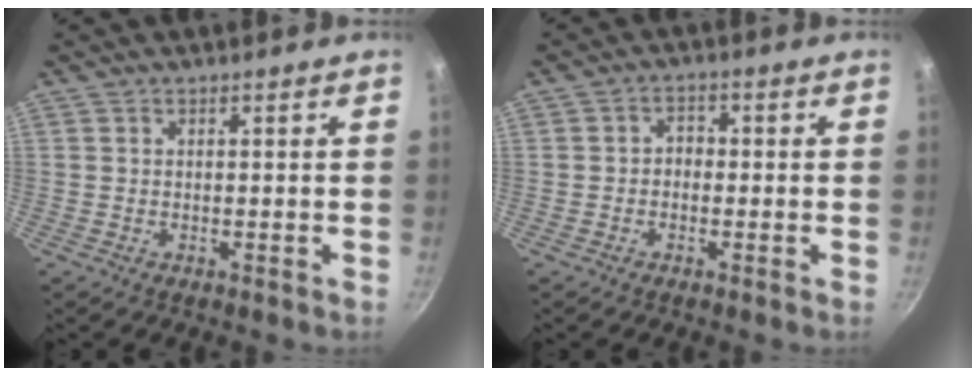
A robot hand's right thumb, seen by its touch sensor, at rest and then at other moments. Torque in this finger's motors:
{"motor_torque": [0.03, -0.17, -0.11, 0.09, 0.09]}